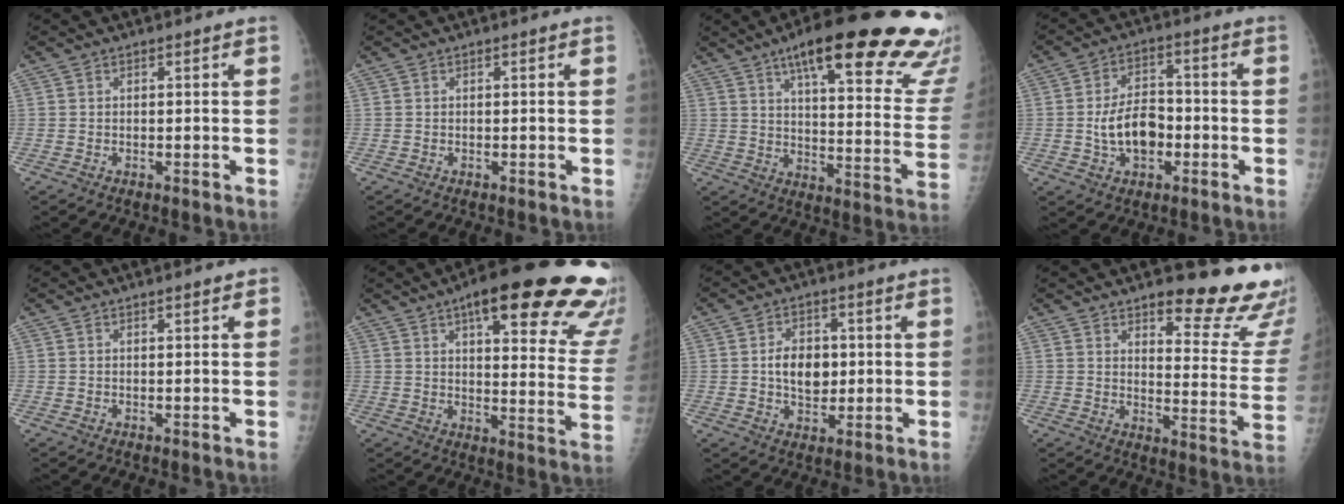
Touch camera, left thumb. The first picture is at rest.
{"total": 0.0}
{"total": 30.6, "force": [20.5, 6.7, 21.7], "torque": [-0.234, -0.070, 0.269]}
{"total": 9.3, "force": [-1.9, 6.1, 6.8], "torque": [-0.097, 0.020, -0.035]}
{"total": 1.0, "force": [0.6, 0.3, 0.7], "torque": [-0.009, 0.000, 0.006]}
{"total": 28.7, "force": [17.8, 7.6, 21.2], "torque": [-0.208, -0.053, 0.222]}
{"total": 7.3, "force": [0.7, 5.2, 5.1], "torque": [-0.055, -0.004, 0.013]}
{"total": 19.3, "force": [14.4, 5.5, 11.6], "torque": [-0.103, -0.108, 0.176]}